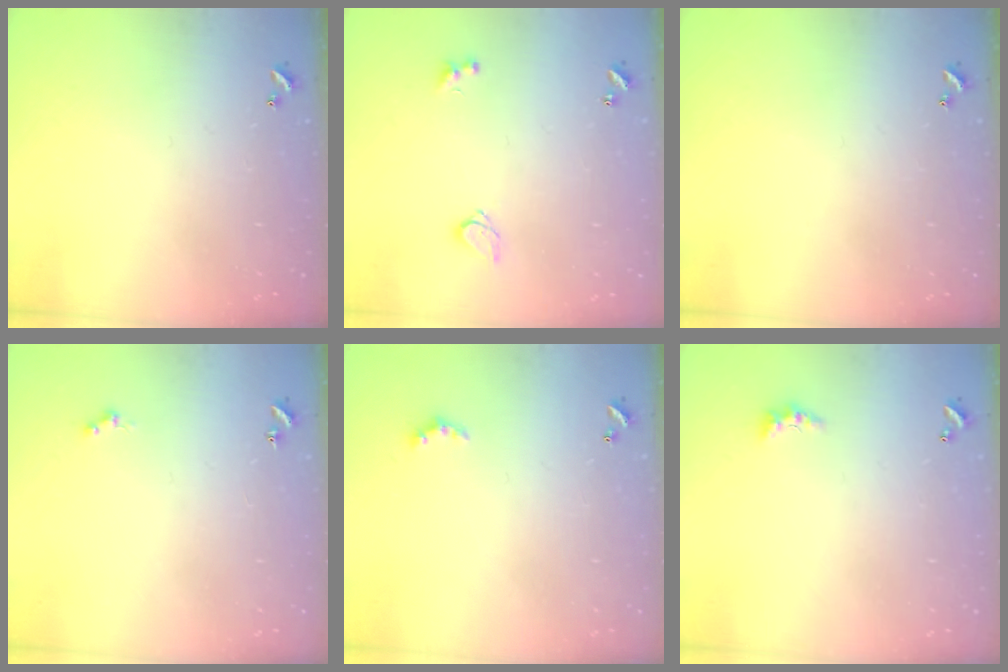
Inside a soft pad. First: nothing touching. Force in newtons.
{"total": 2.8, "press": 2.5, "slide": 1.3}
{"total": 0.0}
{"total": 0.8, "press": 0.6, "slide": 0.4}
{"total": 2.4, "press": 2.4, "slide": 0.6}
{"total": 2.1, "press": 2.0, "slide": 0.7}